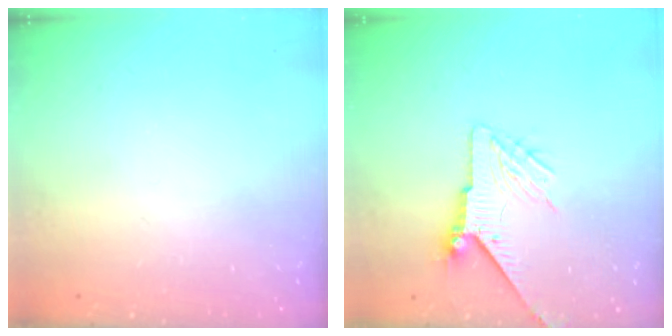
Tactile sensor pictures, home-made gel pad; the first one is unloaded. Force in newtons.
{"total": 7.3, "press": 7.2, "slide": 1.1}